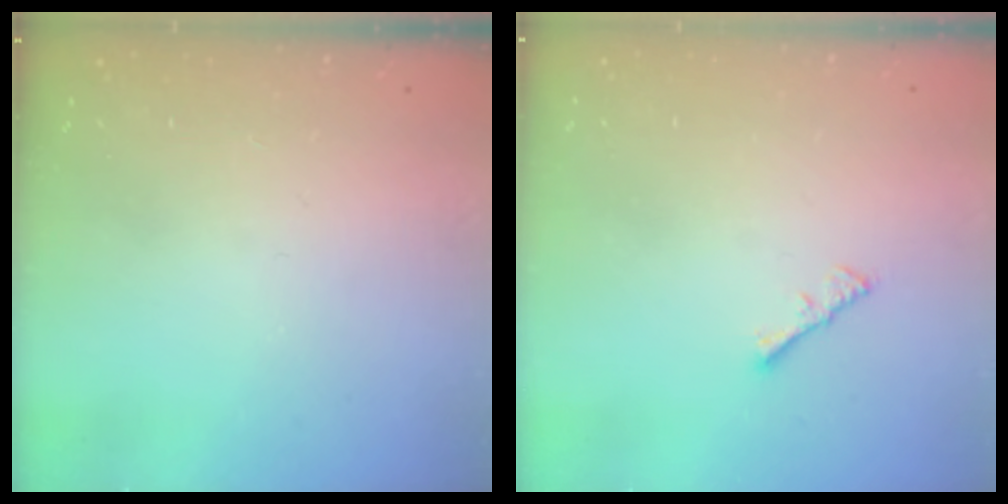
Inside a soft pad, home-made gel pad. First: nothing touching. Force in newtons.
{"total": 1.3, "press": 1.2, "slide": 0.4}